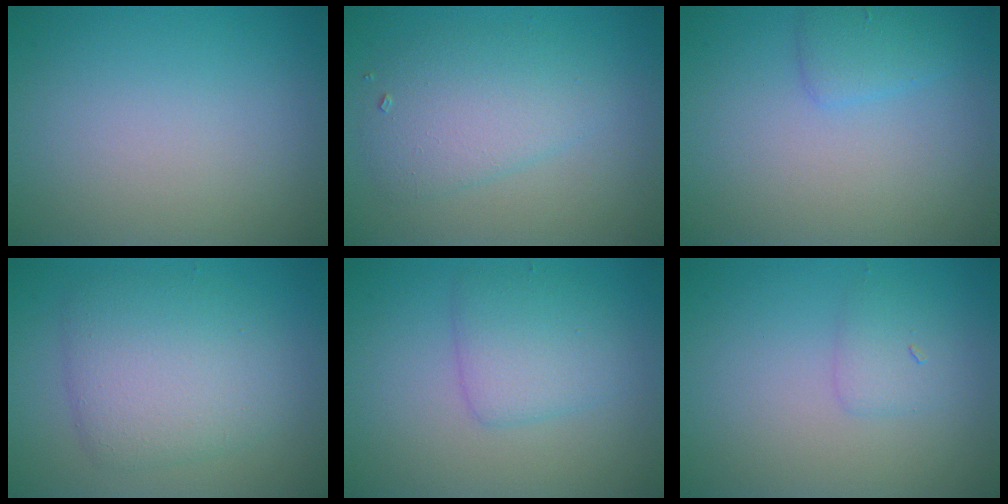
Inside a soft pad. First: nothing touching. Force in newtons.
{"total": 3.9, "press": 3.9, "slide": 0.1}
{"total": 1.9, "press": 1.9, "slide": 0.1}
{"total": 5.4, "press": 5.4, "slide": 0.0}
{"total": 3.3, "press": 3.3, "slide": 0.1}
{"total": 1.5, "press": 1.5, "slide": 0.2}